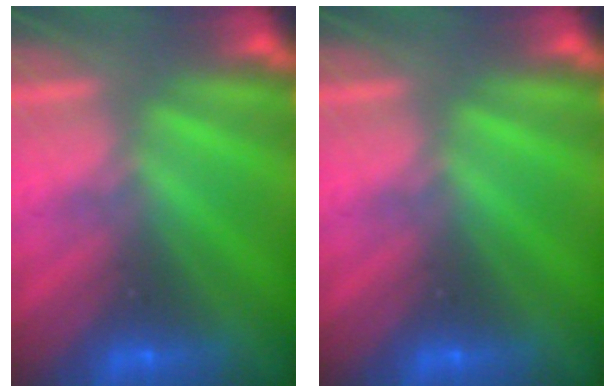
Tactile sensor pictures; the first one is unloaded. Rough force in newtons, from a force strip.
{"total": 0.0}